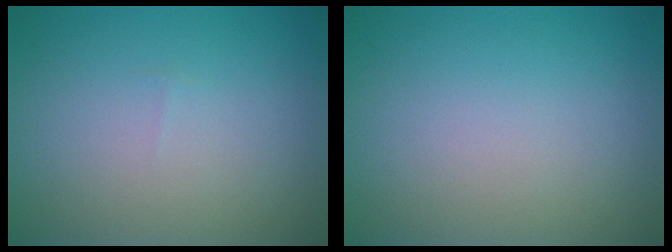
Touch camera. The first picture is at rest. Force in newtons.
{"total": 0.0}